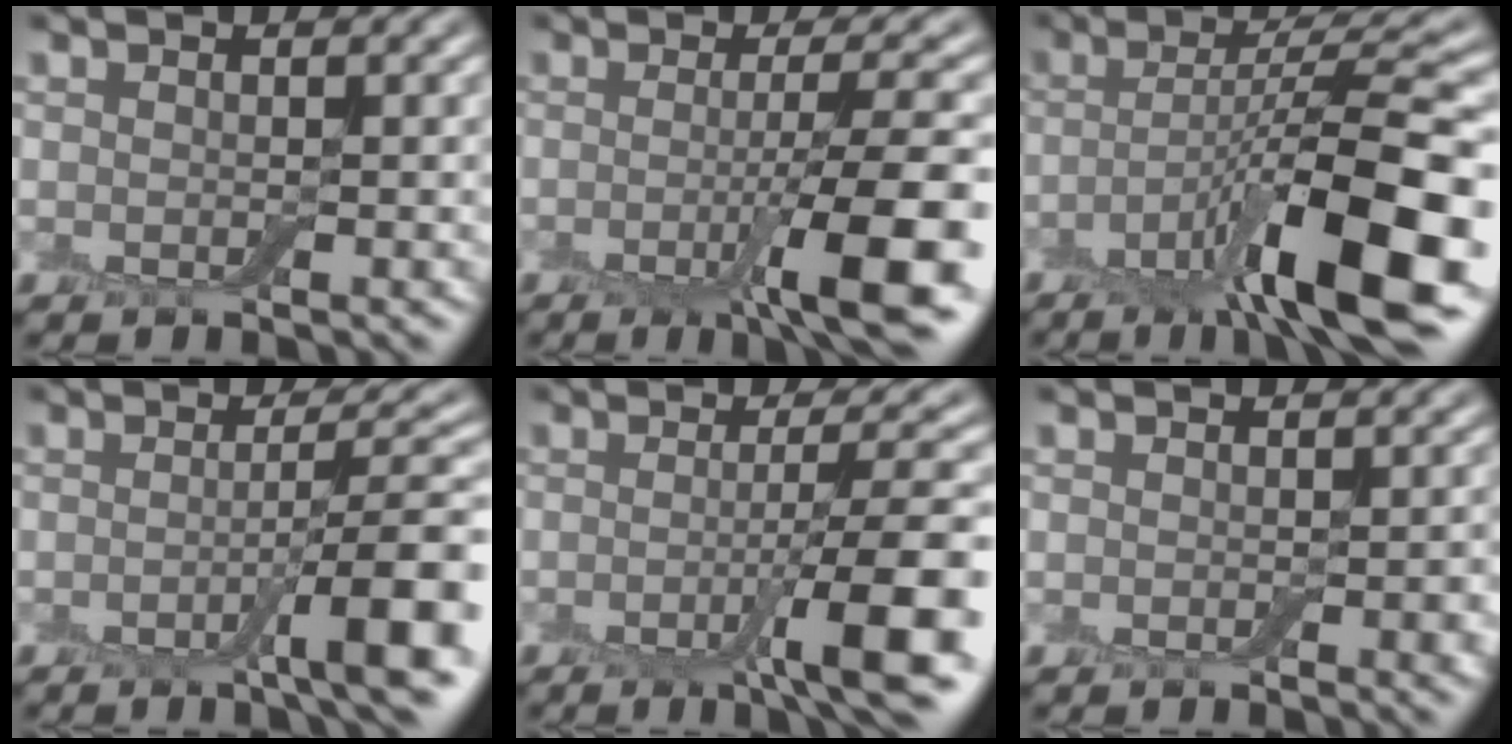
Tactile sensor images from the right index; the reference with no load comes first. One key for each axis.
{"total": 8.6, "fx": -2.2, "fy": 1.5, "fz": 8.1, "tx": -0.113, "ty": -0.006, "tz": -0.040}
{"total": 11.9, "fx": -4.6, "fy": 2.1, "fz": 10.7, "tx": -0.156, "ty": 0.011, "tz": -0.079}
{"total": 6.9, "fx": -1.7, "fy": 1.3, "fz": 6.5, "tx": -0.088, "ty": 0.004, "tz": -0.031}
{"total": 7.6, "fx": -1.9, "fy": 1.2, "fz": 7.3, "tx": -0.103, "ty": -0.003, "tz": -0.034}
{"total": 1.2, "fx": -0.3, "fy": 0.5, "fz": 1.1, "tx": -0.015, "ty": -0.002, "tz": -0.002}